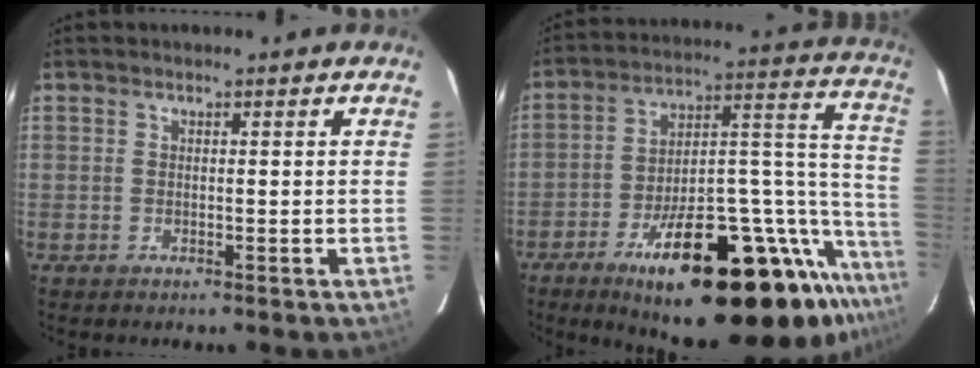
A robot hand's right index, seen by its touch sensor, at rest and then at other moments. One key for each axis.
{"total": 33.3, "fx": -21.0, "fy": 9.1, "fz": 24.2, "tx": -0.310, "ty": 0.021, "tz": -0.313}